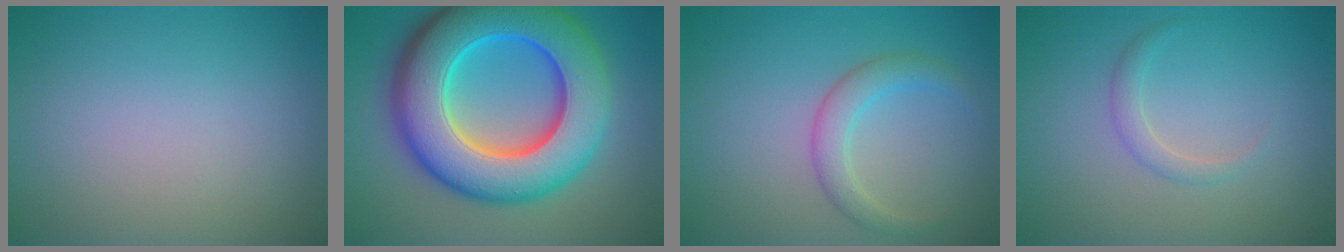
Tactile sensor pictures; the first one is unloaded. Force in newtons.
{"total": 13.9, "press": 13.9, "slide": 0.1}
{"total": 2.6, "press": 2.6, "slide": 0.2}
{"total": 1.3, "press": 1.2, "slide": 0.1}